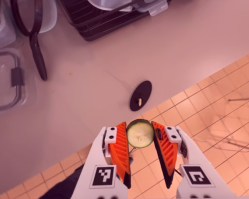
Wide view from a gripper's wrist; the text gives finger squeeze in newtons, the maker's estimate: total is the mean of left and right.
{"total": 10.0, "left": 10.3, "right": 9.8}